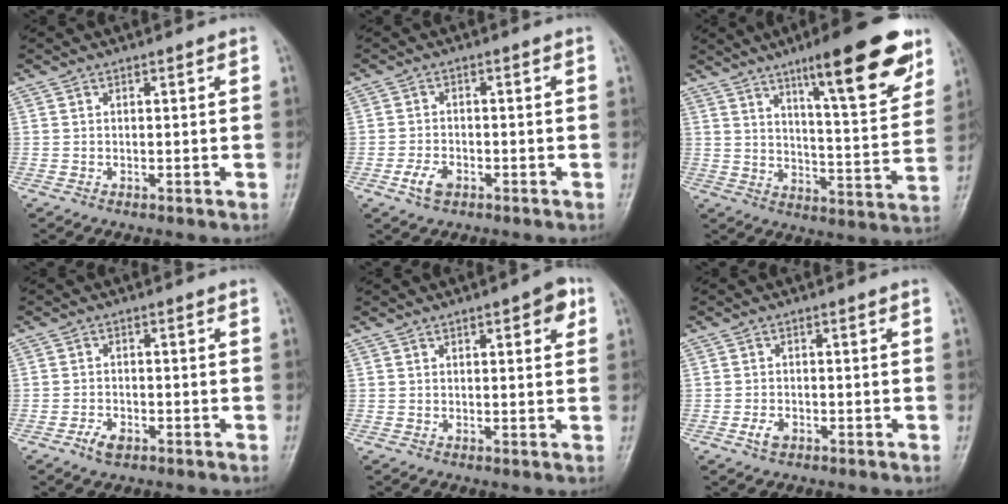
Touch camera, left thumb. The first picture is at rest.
{"total": 3.8, "force": [-1.9, 2.3, 2.4], "torque": [-0.044, 0.009, -0.035]}
{"total": 19.2, "force": [11.5, 4.0, 14.9], "torque": [-0.178, -0.055, 0.172]}
{"total": 2.7, "force": [-1.6, 1.5, 1.7], "torque": [-0.032, 0.007, -0.026]}
{"total": 4.7, "force": [2.2, 1.6, 3.9], "torque": [-0.038, -0.004, 0.023]}
{"total": 2.2, "force": [-1.0, 1.3, 1.4], "torque": [-0.028, 0.003, -0.018]}